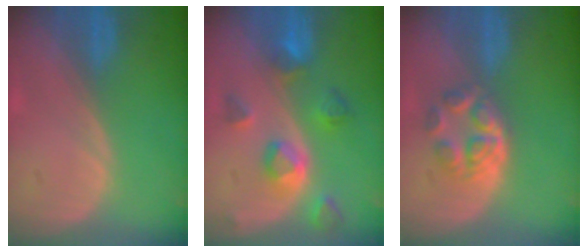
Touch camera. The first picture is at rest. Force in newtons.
{"total": 7.6, "press": 6.8, "slide": 3.4}
{"total": 5.9, "press": 5.1, "slide": 2.9}